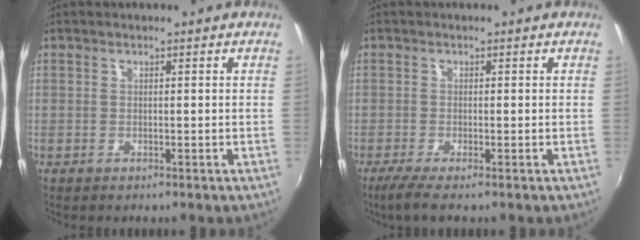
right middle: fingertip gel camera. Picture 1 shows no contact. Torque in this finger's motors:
{"motor_torque": [0.54, -0.52, 0.03, 0.04]}